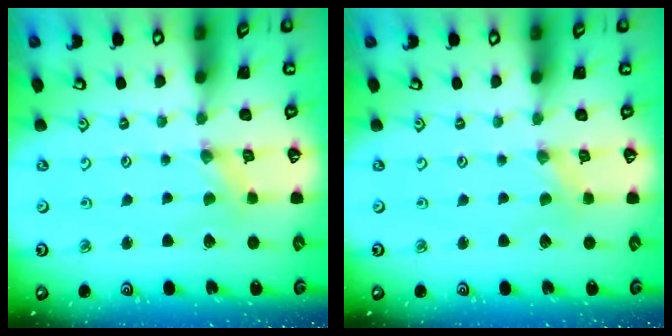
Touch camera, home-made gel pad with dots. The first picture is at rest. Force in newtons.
{"total": 0.0}